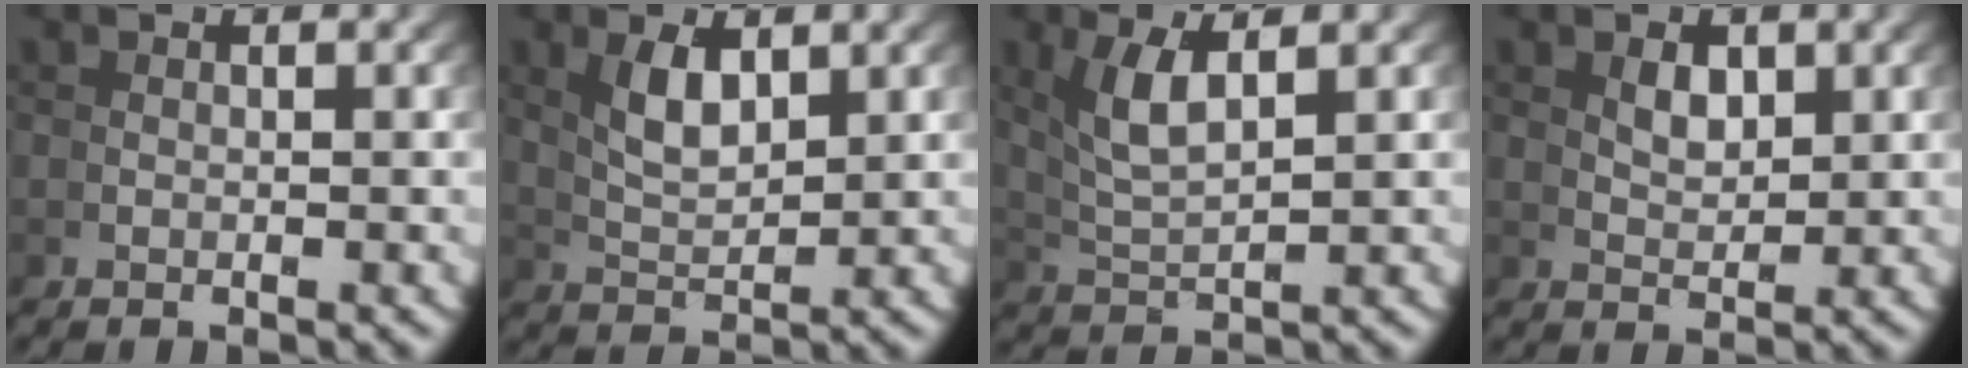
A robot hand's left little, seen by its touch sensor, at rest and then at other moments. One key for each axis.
{"total": 2.9, "fx": 1.5, "fy": 0.6, "fz": 2.4, "tx": -0.038, "ty": -0.005, "tz": 0.036}
{"total": 3.7, "fx": 1.8, "fy": 0.9, "fz": 3.0, "tx": -0.066, "ty": -0.006, "tz": 0.047}
{"total": 2.0, "fx": 1.3, "fy": 0.3, "fz": 1.4, "tx": -0.013, "ty": -0.010, "tz": 0.035}